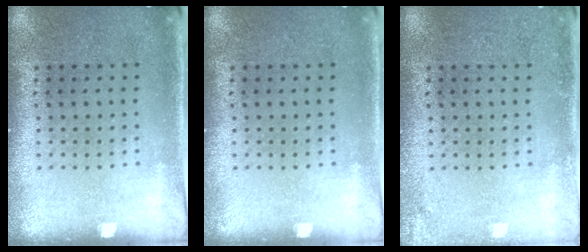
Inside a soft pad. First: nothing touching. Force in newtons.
{"total": 0.0}
{"total": 1.2, "press": 1.2, "slide": 0.0}